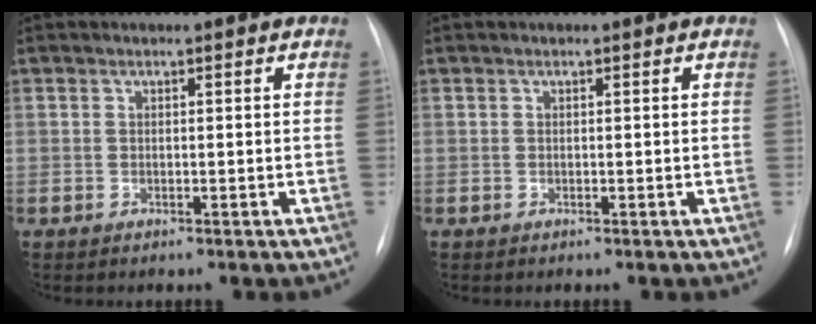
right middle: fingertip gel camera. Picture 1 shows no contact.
{"total": 0.0}